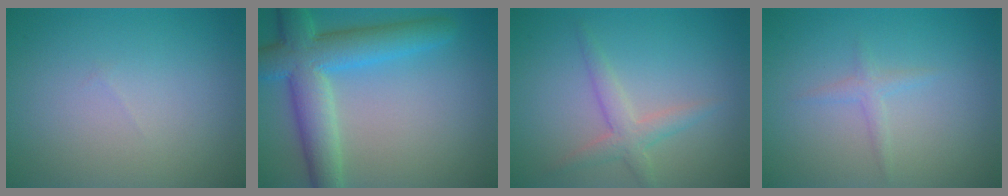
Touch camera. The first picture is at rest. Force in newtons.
{"total": 7.5, "press": 7.5, "slide": 0.4}
{"total": 2.5, "press": 2.5, "slide": 0.1}
{"total": 1.2, "press": 1.2, "slide": 0.0}